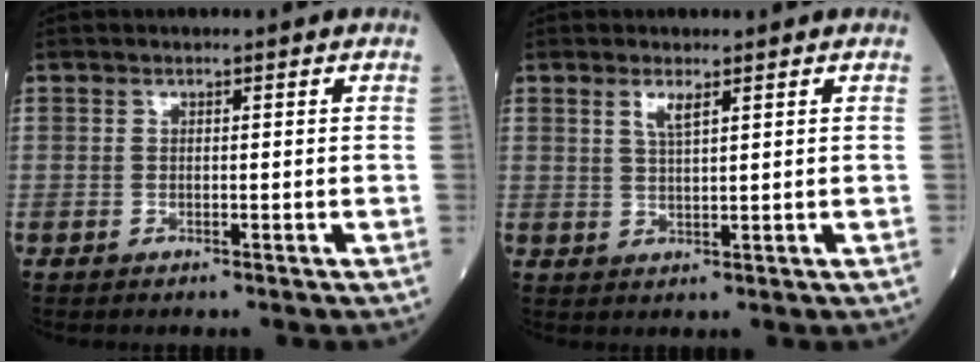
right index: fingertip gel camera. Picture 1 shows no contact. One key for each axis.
{"total": 2.3, "fx": 1.3, "fy": 0.2, "fz": 1.9, "tx": -0.043, "ty": -0.002, "tz": 0.028}